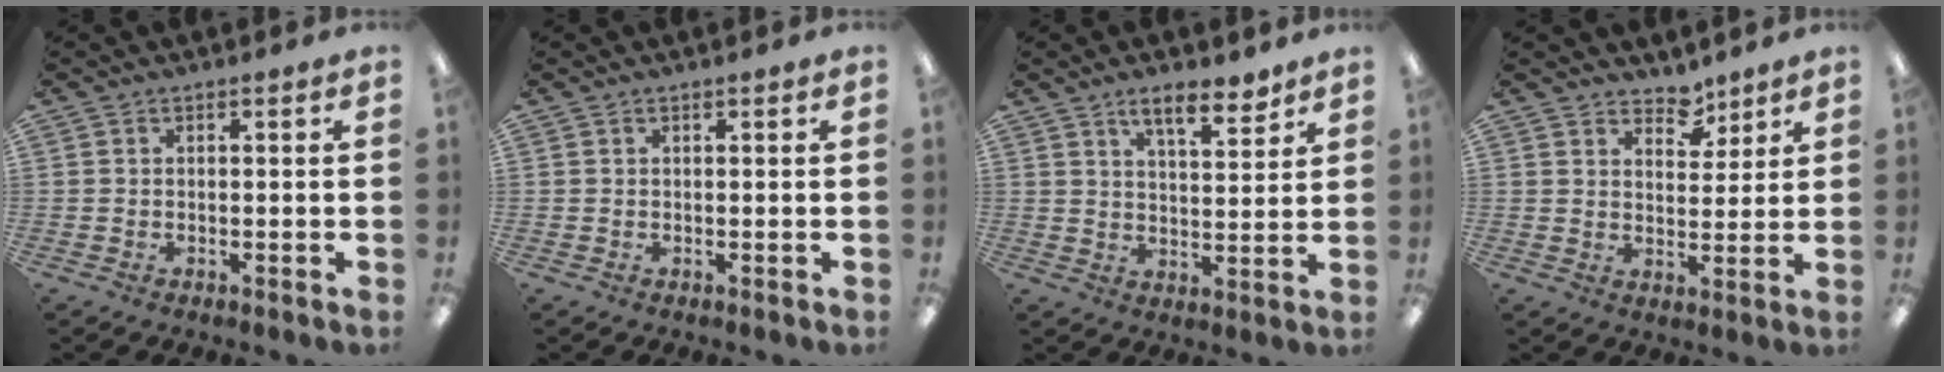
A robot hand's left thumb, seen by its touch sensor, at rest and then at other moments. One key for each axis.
{"total": 0.0}
{"total": 8.1, "fx": 6.2, "fy": 2.7, "fz": 4.4, "tx": -0.062, "ty": -0.034, "tz": 0.104}
{"total": 5.7, "fx": 4.7, "fy": 2.9, "fz": 1.3, "tx": -0.001, "ty": -0.033, "tz": 0.081}